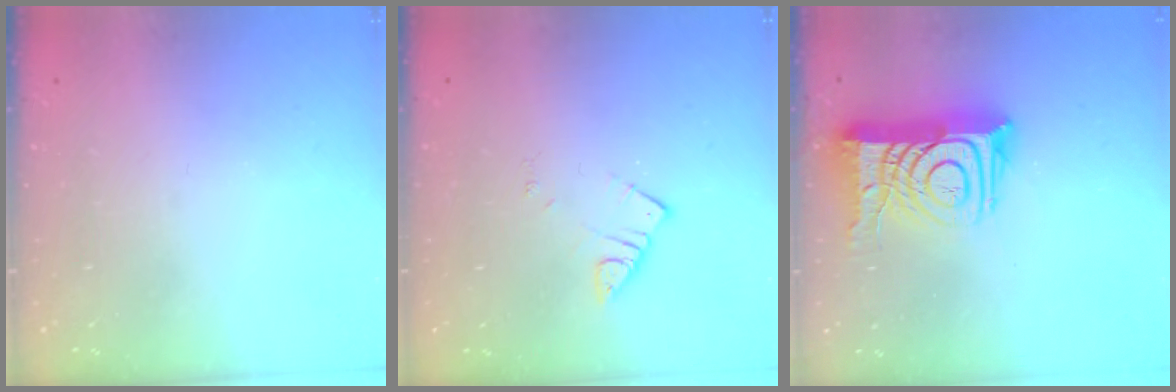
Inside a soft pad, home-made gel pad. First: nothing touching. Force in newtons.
{"total": 2.6, "press": 2.6, "slide": 0.1}
{"total": 15.5, "press": 15.4, "slide": 1.5}